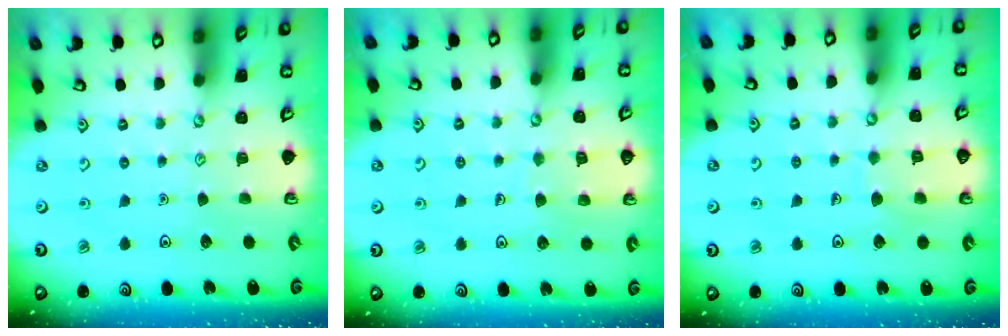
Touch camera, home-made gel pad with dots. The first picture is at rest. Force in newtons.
{"total": 6.8, "press": 6.7, "slide": 0.5}
{"total": 5.8, "press": 5.8, "slide": 0.6}